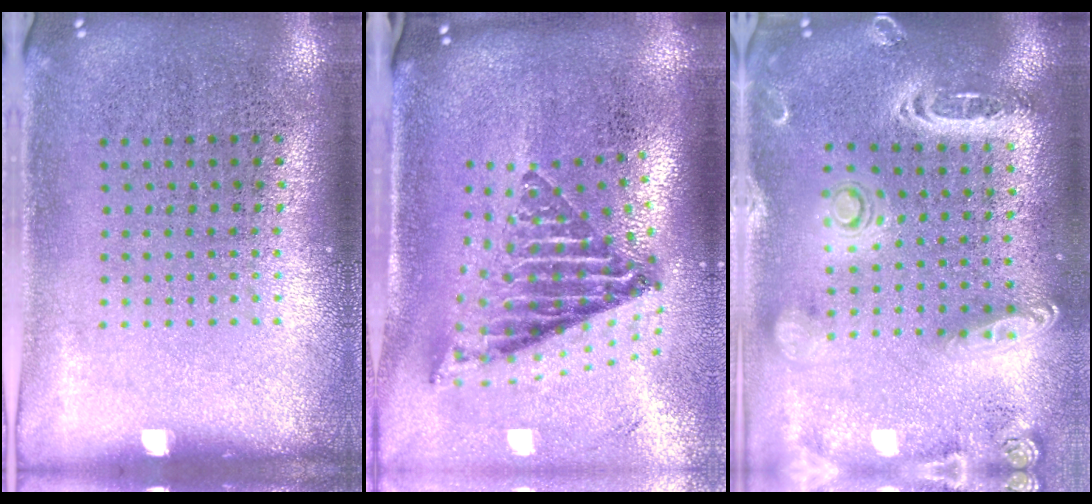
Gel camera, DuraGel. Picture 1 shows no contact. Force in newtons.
{"total": 2.6, "press": 1.6, "slide": 2.0}
{"total": 2.6, "press": 2.3, "slide": 1.2}